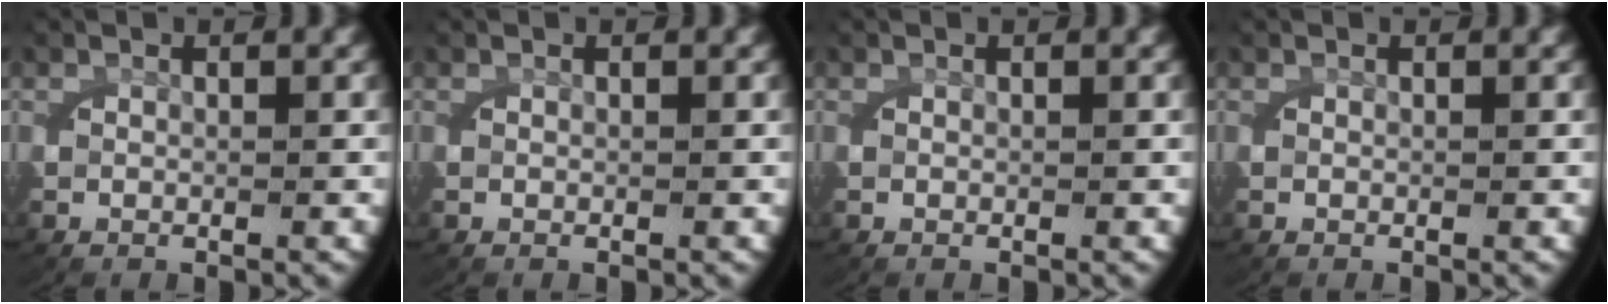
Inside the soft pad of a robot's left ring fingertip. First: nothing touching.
{"total": 0.0}
{"total": 0.0}
{"total": 0.0}